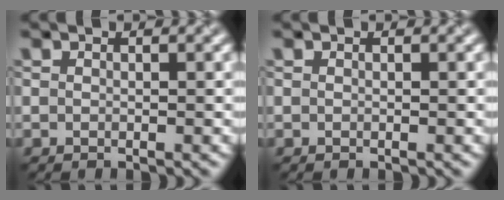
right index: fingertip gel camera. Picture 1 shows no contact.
{"total": 0.0}